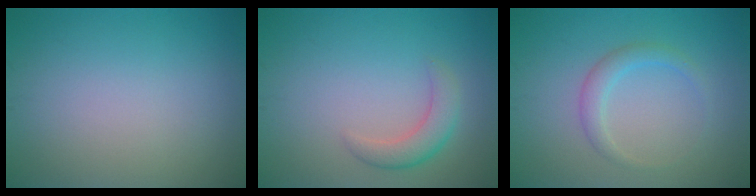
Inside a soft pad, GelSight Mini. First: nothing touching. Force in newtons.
{"total": 2.7, "press": 2.6, "slide": 0.2}
{"total": 2.0, "press": 2.0, "slide": 0.0}